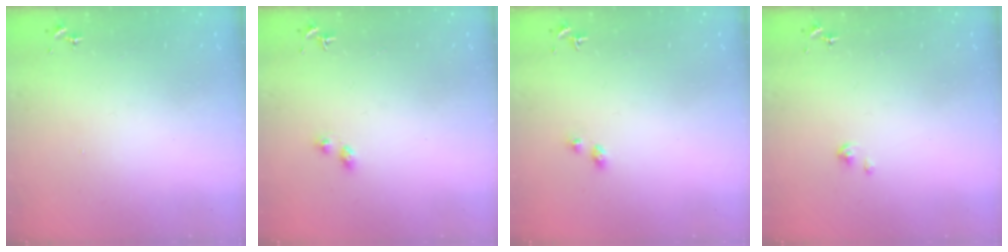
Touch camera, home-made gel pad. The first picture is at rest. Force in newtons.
{"total": 2.7, "press": 2.7, "slide": 0.3}
{"total": 2.7, "press": 2.7, "slide": 0.2}
{"total": 1.9, "press": 1.9, "slide": 0.2}